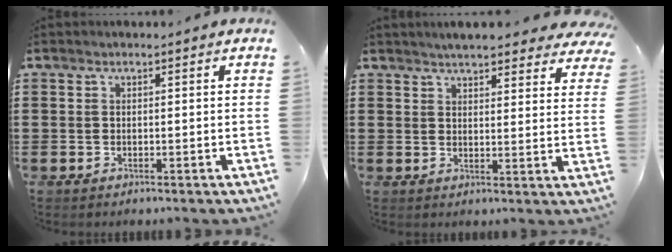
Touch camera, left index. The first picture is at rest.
{"total": 4.8, "force": [4.6, 0.4, 1.4], "torque": [-0.035, -0.017, 0.083]}